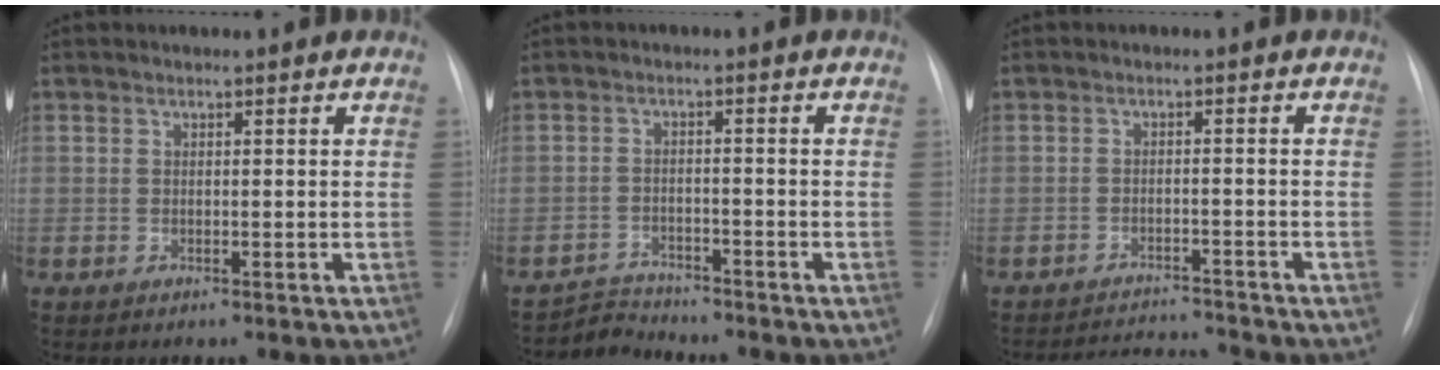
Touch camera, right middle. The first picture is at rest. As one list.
[{"total": 3.6, "force": [-3.2, 0.0, -1.5], "torque": [0.031, -0.008, -0.057]}, {"total": 4.8, "force": [-4.7, -0.8, -0.5], "torque": [0.004, -0.003, -0.077]}]